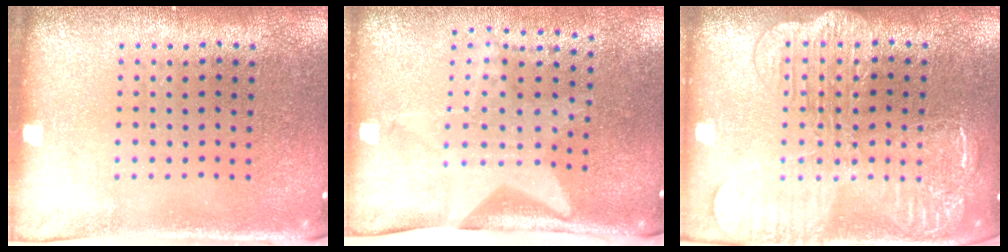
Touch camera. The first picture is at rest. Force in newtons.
{"total": 2.0, "press": 1.5, "slide": 1.4}
{"total": 3.9, "press": 3.9, "slide": 0.5}